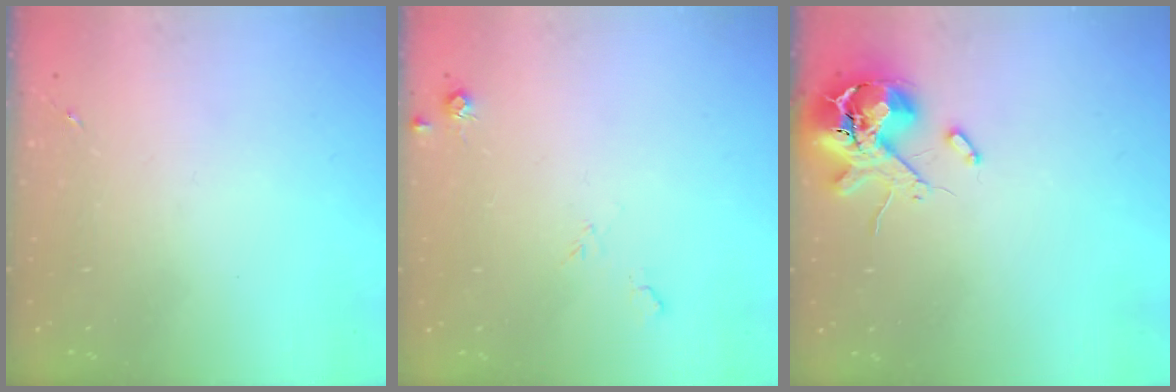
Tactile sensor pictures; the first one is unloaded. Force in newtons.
{"total": 7.2, "press": 7.2, "slide": 0.6}
{"total": 11.6, "press": 11.4, "slide": 1.8}